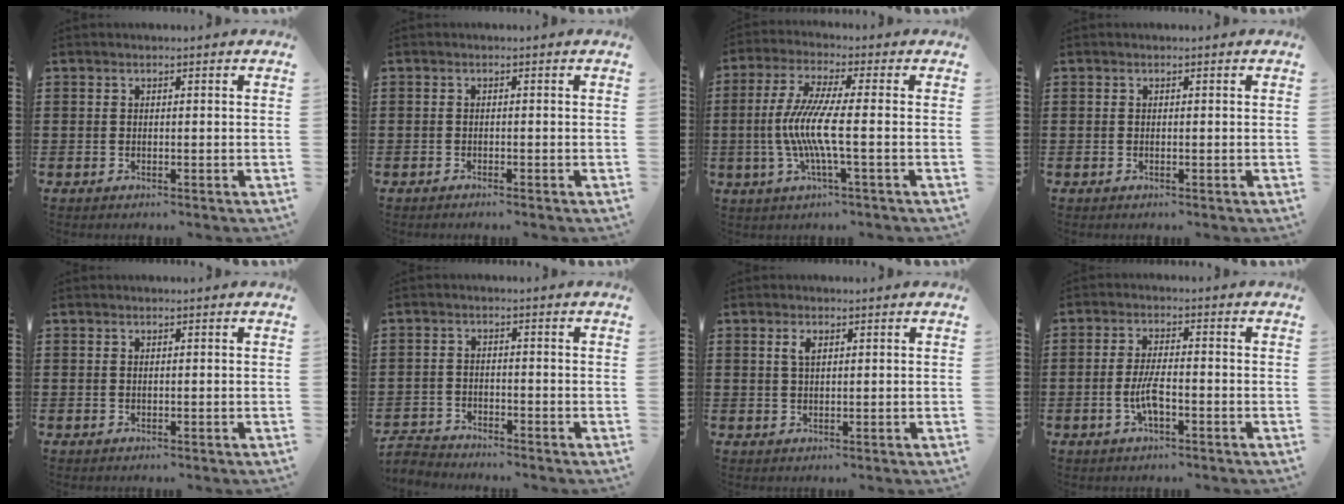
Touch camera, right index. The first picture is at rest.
{"total": 0.7, "force": [-0.6, 0.0, 0.2], "torque": [-0.005, -0.002, -0.012]}
{"total": 8.4, "force": [-1.5, 0.4, 8.3], "torque": [-0.188, -0.020, -0.042]}
{"total": 0.0}
{"total": 0.0}
{"total": 2.7, "force": [-2.7, 0.4, -0.1], "torque": [-0.006, 0.001, -0.058]}
{"total": 2.1, "force": [0.9, 1.0, 1.7], "torque": [-0.038, 0.005, 0.014]}
{"total": 4.9, "force": [-1.5, 1.5, 4.5], "torque": [-0.097, -0.001, -0.033]}